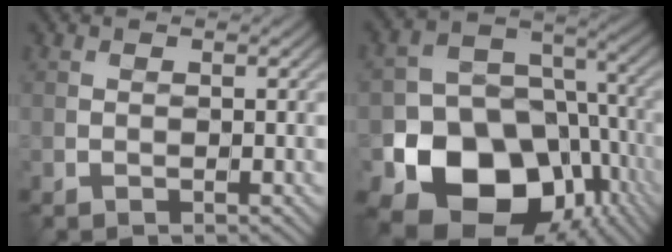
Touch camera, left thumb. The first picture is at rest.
{"total": 17.0, "force": [-7.0, 12.8, 8.7], "torque": [-0.167, -0.046, -0.111]}